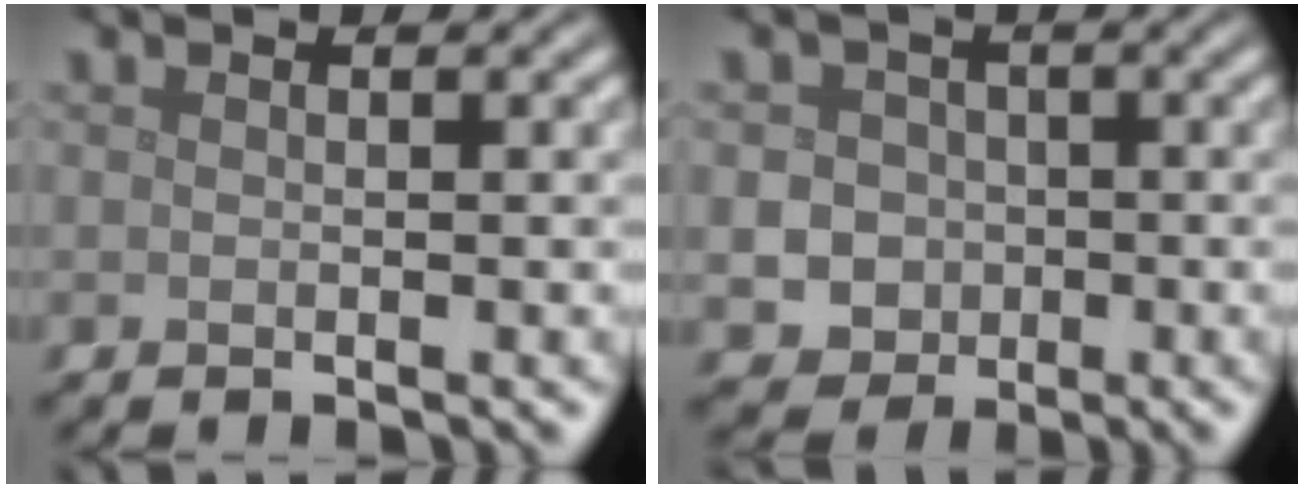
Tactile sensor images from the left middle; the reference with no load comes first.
{"total": 3.8, "force": [-0.7, 3.6, 1.0], "torque": [0.003, 0.008, -0.026]}